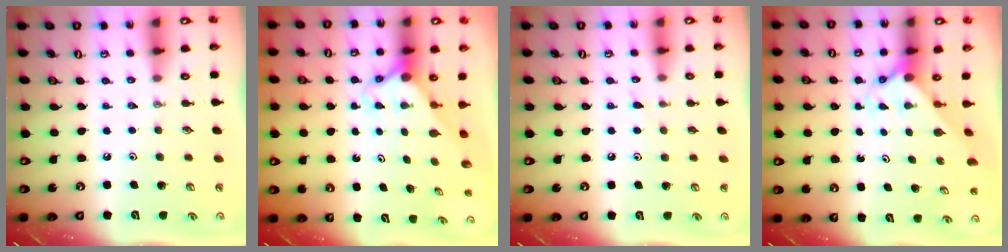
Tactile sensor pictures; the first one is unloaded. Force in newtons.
{"total": 2.7, "press": 2.7, "slide": 0.2}
{"total": 6.5, "press": 6.5, "slide": 0.4}
{"total": 1.7, "press": 1.7, "slide": 0.2}